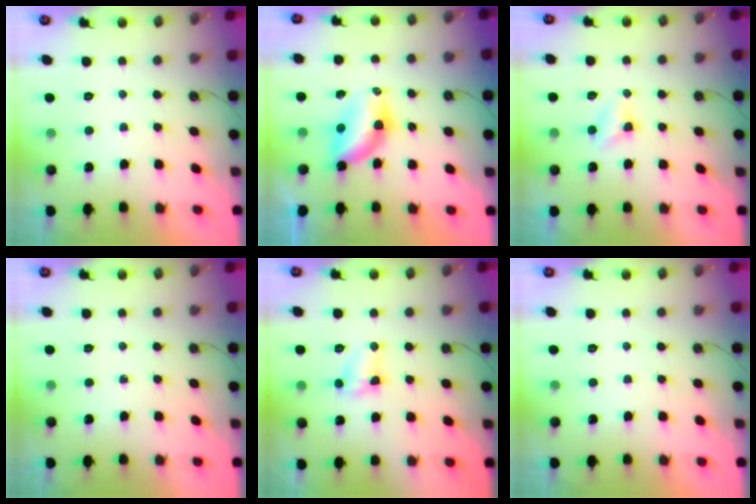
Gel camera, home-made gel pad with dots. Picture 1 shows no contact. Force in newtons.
{"total": 6.4, "press": 6.4, "slide": 0.2}
{"total": 2.9, "press": 2.9, "slide": 0.3}
{"total": 0.0}
{"total": 5.1, "press": 5.1, "slide": 0.5}
{"total": 0.0}